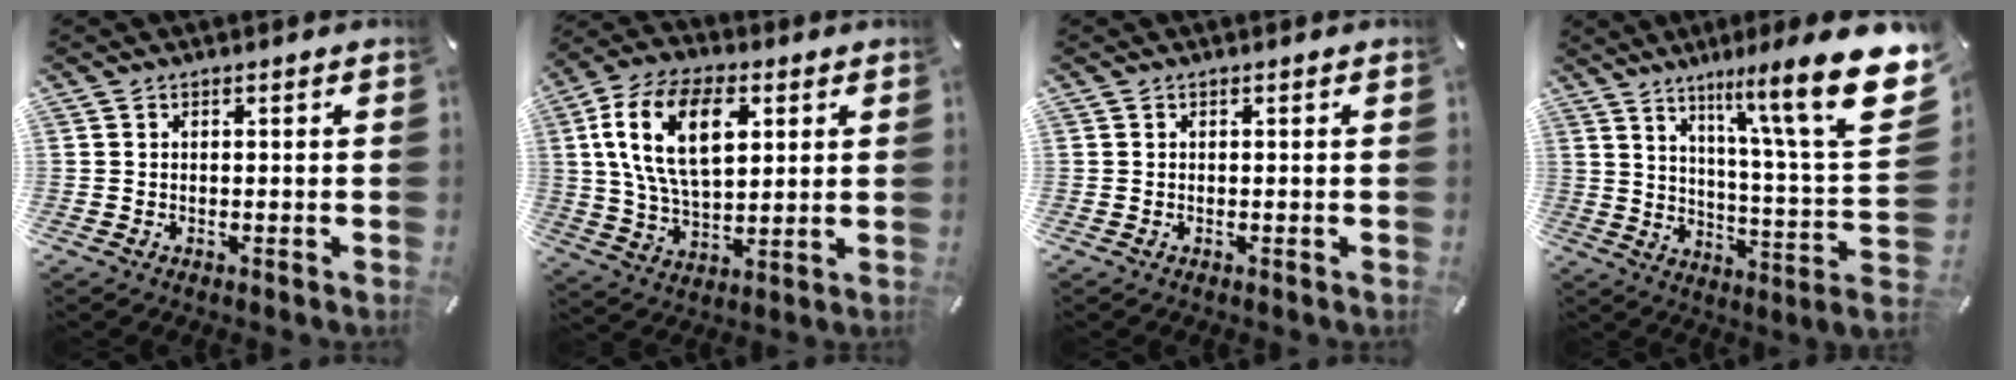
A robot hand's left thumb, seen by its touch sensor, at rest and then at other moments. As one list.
[{"total": 17.2, "force": [5.0, 10.3, 12.9], "torque": [-0.267, 0.004, 0.082]}, {"total": 0.0}, {"total": 22.6, "force": [9.5, 3.4, 20.2], "torque": [-0.299, -0.081, 0.143]}]